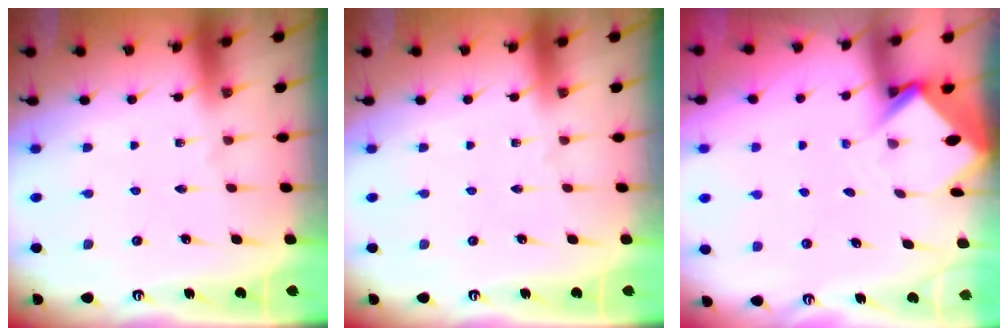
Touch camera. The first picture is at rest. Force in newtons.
{"total": 0.0}
{"total": 3.2, "press": 3.2, "slide": 0.2}